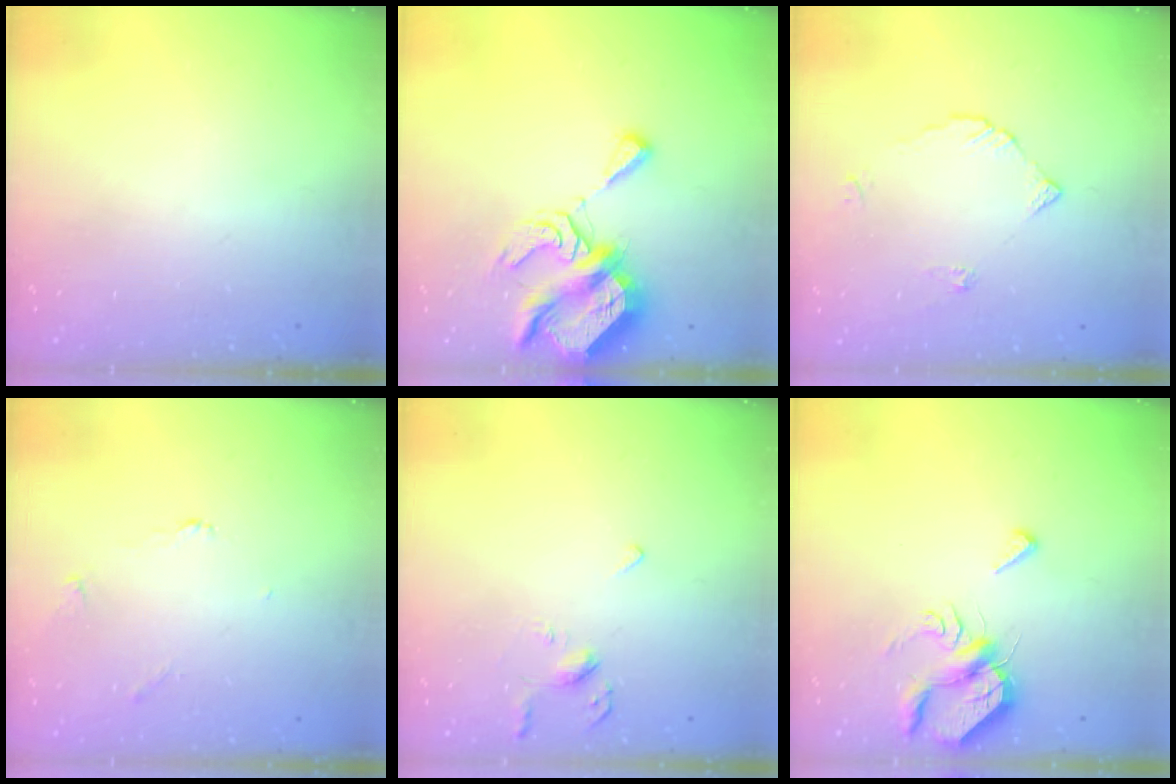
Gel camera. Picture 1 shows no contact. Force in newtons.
{"total": 10.1, "press": 10.0, "slide": 1.3}
{"total": 2.9, "press": 2.9, "slide": 0.1}
{"total": 2.5, "press": 2.5, "slide": 0.3}
{"total": 3.5, "press": 3.4, "slide": 0.7}
{"total": 7.2, "press": 7.2, "slide": 0.2}